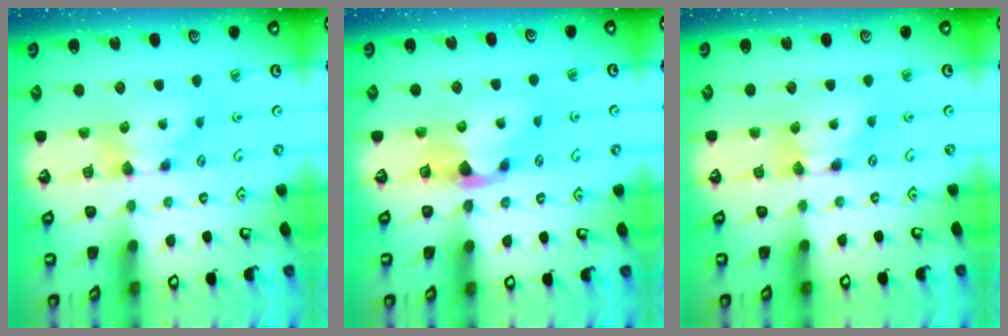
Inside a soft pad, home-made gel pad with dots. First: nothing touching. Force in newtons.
{"total": 2.2, "press": 1.9, "slide": 1.2}
{"total": 1.7, "press": 1.7, "slide": 0.1}